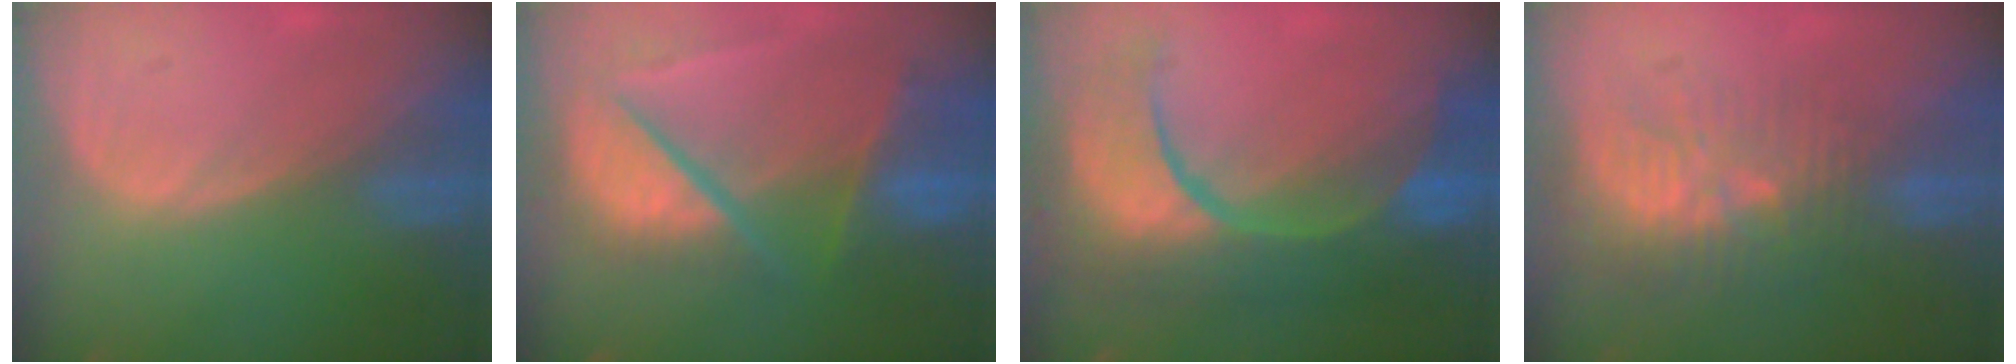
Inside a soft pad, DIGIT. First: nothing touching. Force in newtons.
{"total": 10.4, "press": 8.6, "slide": 5.8}
{"total": 12.1, "press": 12.0, "slide": 1.5}
{"total": 10.3, "press": 8.9, "slide": 5.2}